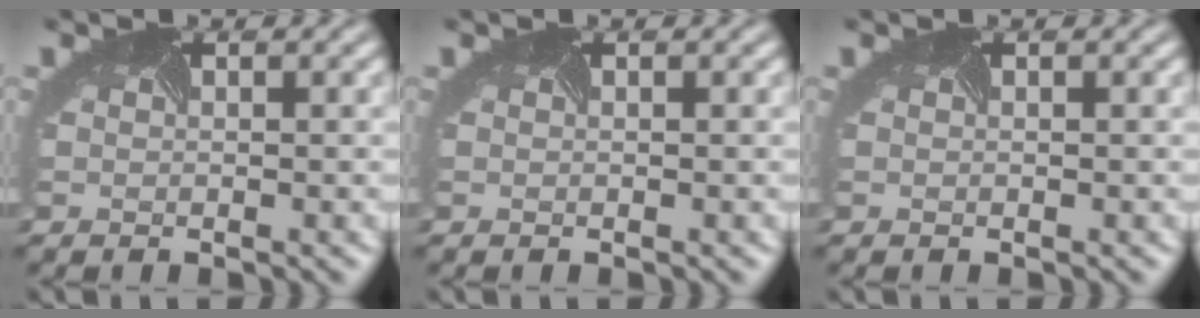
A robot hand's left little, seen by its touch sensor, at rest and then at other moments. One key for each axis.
{"total": 0.0}
{"total": 0.0}